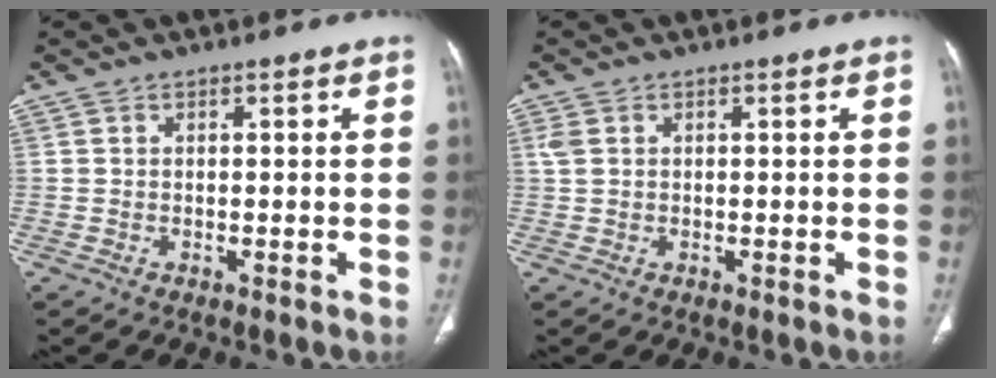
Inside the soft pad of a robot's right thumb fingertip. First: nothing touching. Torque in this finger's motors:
{"motor_torque": [0.26, 0.75, 0.31, 0.37, 0.00]}